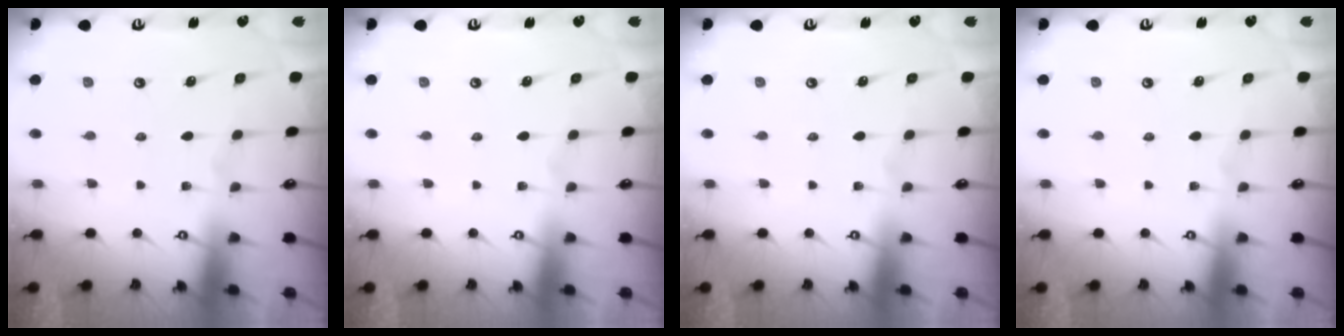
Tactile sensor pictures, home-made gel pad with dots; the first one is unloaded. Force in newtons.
{"total": 0.0}
{"total": 0.0}
{"total": 0.0}